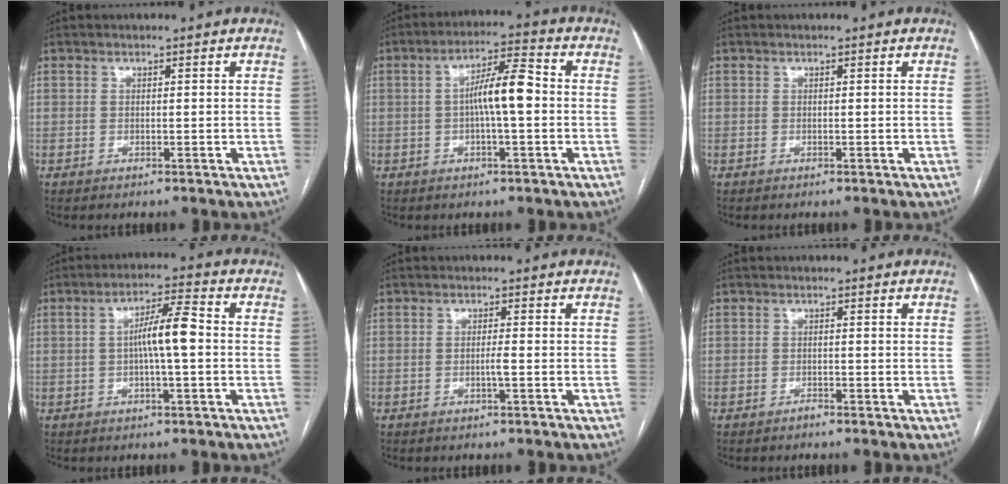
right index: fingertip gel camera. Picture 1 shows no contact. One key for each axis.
{"total": 7.8, "fx": -0.2, "fy": 1.2, "fz": 7.7, "tx": -0.140, "ty": 0.020, "tz": -0.007}
{"total": 0.0}
{"total": 6.8, "fx": -0.3, "fy": 0.6, "fz": 6.8, "tx": -0.123, "ty": 0.015, "tz": -0.007}
{"total": 1.3, "fx": -0.4, "fy": -0.2, "fz": 1.2, "tx": -0.023, "ty": -0.001, "tz": -0.008}
{"total": 0.6, "fx": -0.5, "fy": 0.2, "fz": 0.0, "tx": 0.004, "ty": 0.001, "tz": -0.011}